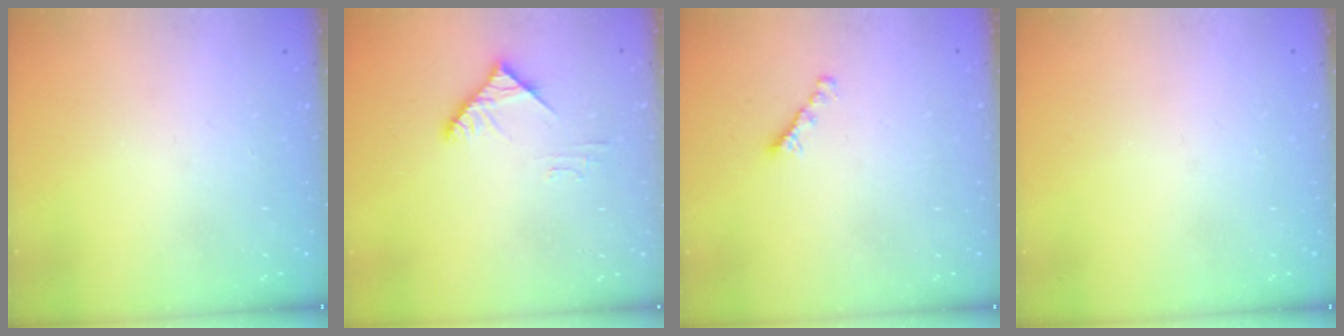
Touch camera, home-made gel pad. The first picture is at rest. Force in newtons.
{"total": 5.6, "press": 5.6, "slide": 0.6}
{"total": 2.7, "press": 2.6, "slide": 0.8}
{"total": 0.0}